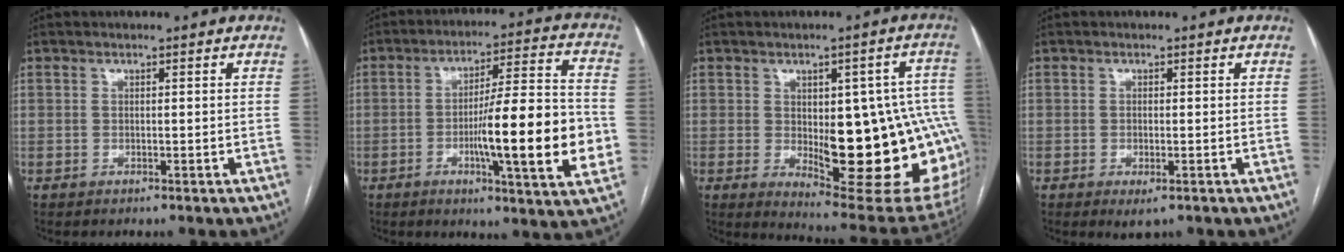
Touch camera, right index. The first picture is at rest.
{"total": 17.6, "force": [-3.6, 1.2, 17.2], "torque": [-0.256, -0.001, -0.054]}
{"total": 22.5, "force": [-2.2, 6.9, 21.3], "torque": [-0.209, 0.012, -0.003]}
{"total": 2.2, "force": [-1.1, 0.8, 1.7], "torque": [-0.027, -0.004, -0.010]}